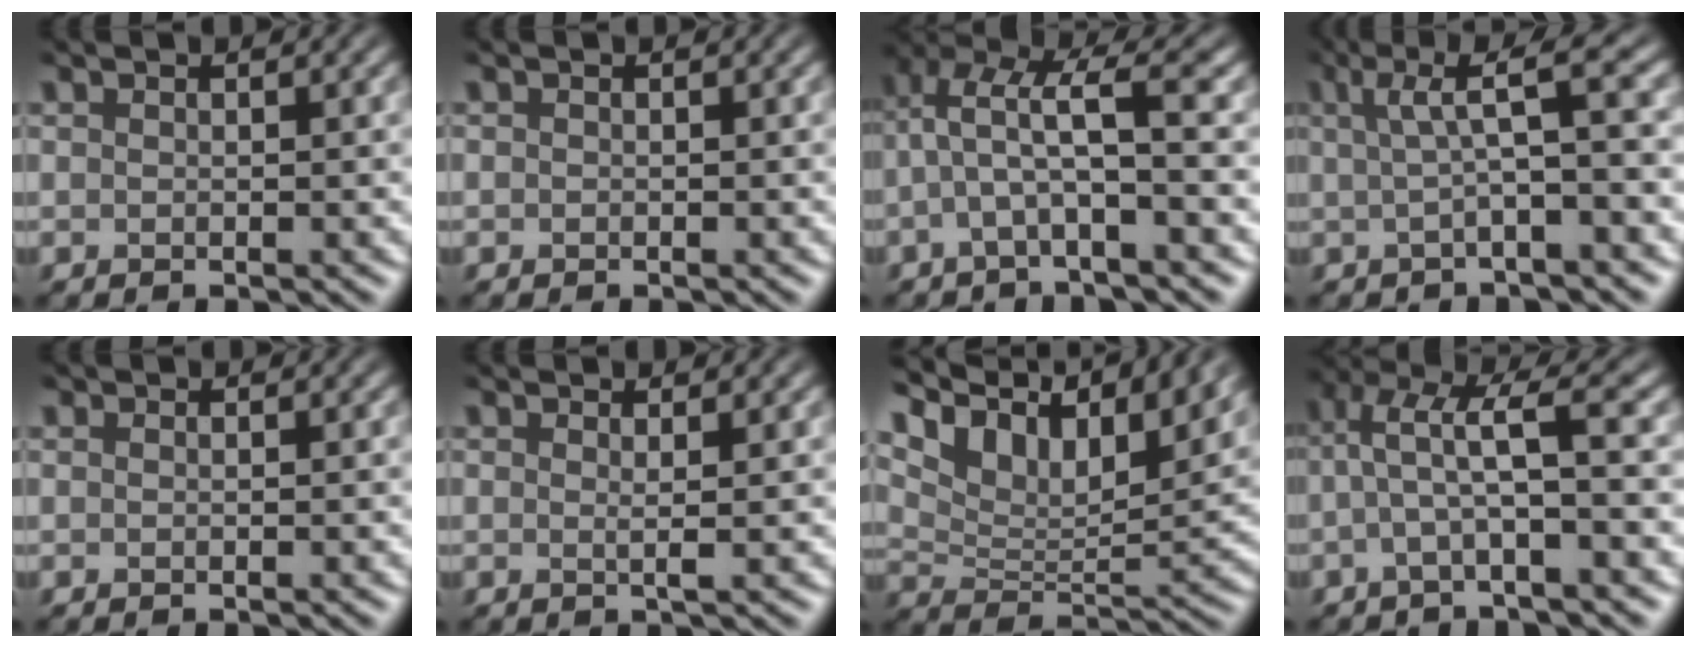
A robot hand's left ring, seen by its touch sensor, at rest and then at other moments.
{"total": 0.0}
{"total": 4.3, "force": [0.1, 0.4, 4.3], "torque": [-0.094, 0.023, -0.008]}
{"total": 4.2, "force": [0.6, 0.6, 4.1], "torque": [-0.066, 0.015, 0.008]}
{"total": 0.0}
{"total": 0.9, "force": [0.3, 0.1, 0.8], "torque": [-0.013, -0.004, 0.002]}
{"total": 10.8, "force": [7.3, 3.9, 6.9], "torque": [-0.124, 0.016, 0.134]}
{"total": 3.9, "force": [0.1, 0.2, 3.9], "torque": [-0.082, 0.019, -0.005]}